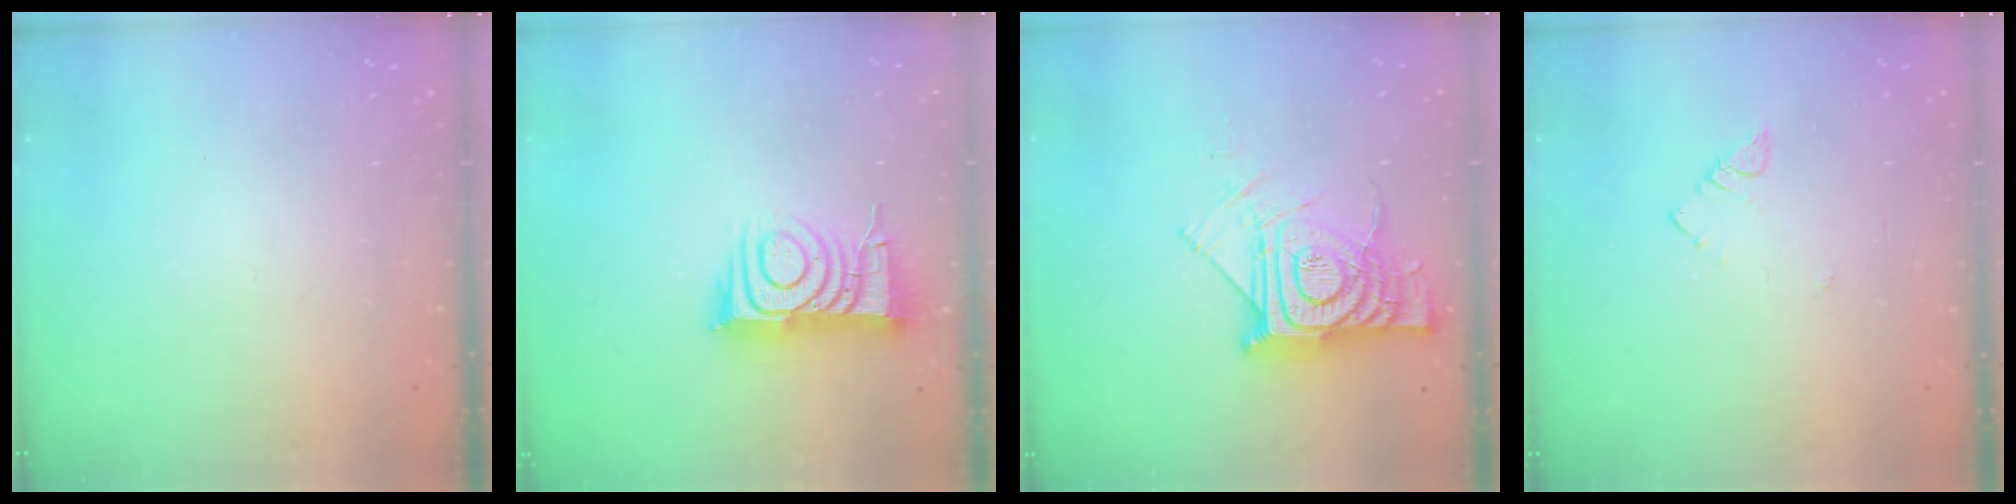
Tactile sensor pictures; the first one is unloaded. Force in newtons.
{"total": 10.5, "press": 10.4, "slide": 1.3}
{"total": 14.5, "press": 14.5, "slide": 1.4}
{"total": 3.0, "press": 2.9, "slide": 0.4}